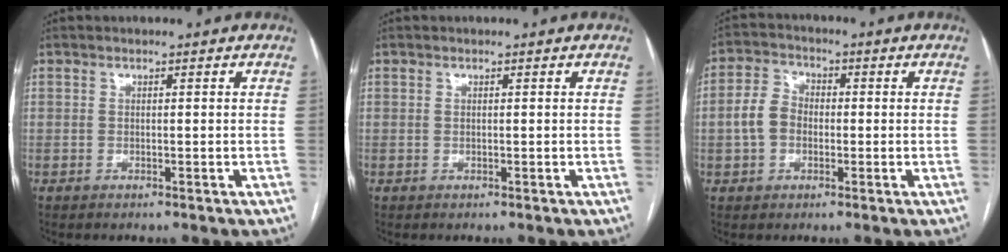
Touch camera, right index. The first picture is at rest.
{"total": 0.0}
{"total": 5.7, "force": [-0.7, 4.4, 3.5], "torque": [-0.086, 0.024, -0.016]}